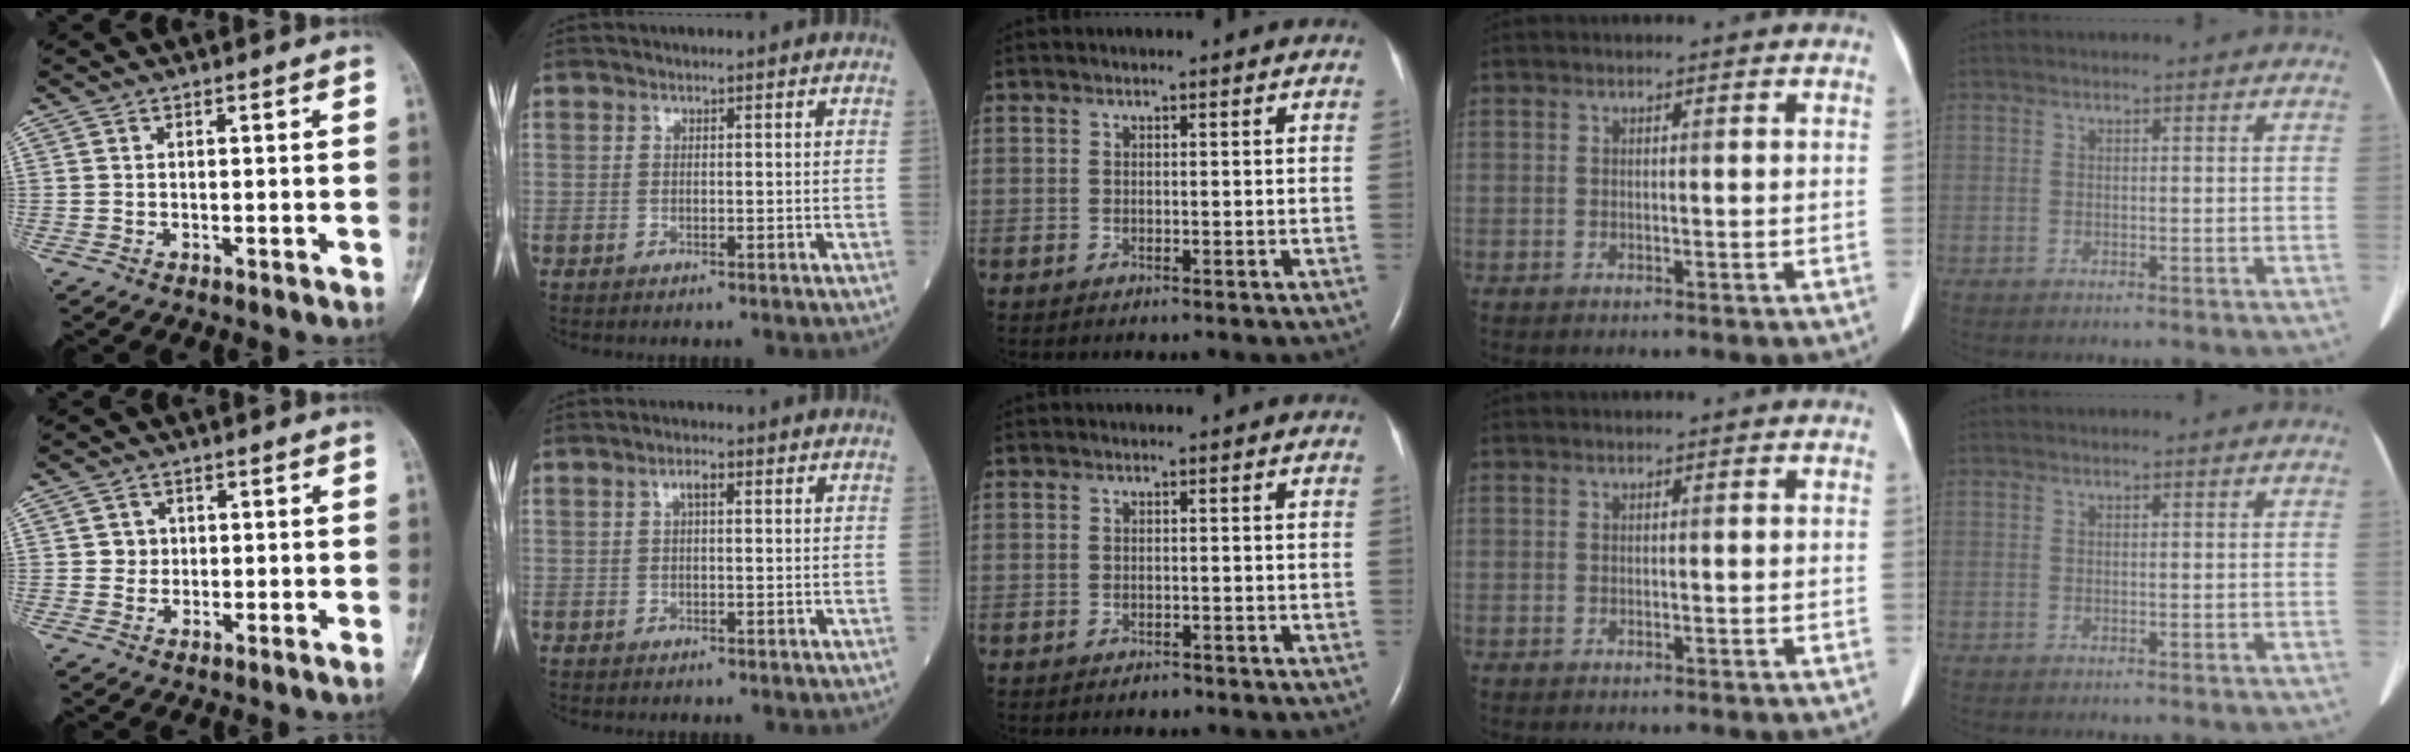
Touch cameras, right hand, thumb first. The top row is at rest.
{"thumb": {"total": 2.1, "force": [0.2, 2.0, 0.6], "torque": [0.002, 0.005, -0.001]}, "index": {"total": 1.6, "force": [0.6, 0.6, 1.4], "torque": [-0.026, 0.009, 0.013]}, "middle": {"total": 0.9, "force": [-0.7, 0.4, 0.3], "torque": [-0.008, -0.001, -0.009]}}